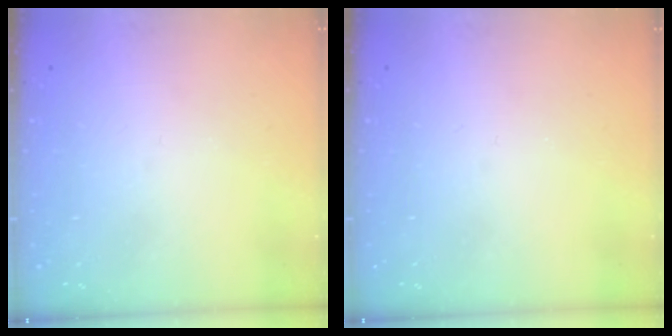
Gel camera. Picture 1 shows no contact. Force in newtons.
{"total": 0.0}